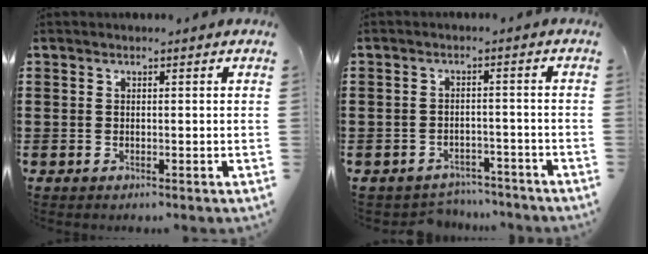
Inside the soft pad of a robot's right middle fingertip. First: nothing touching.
{"total": 3.0, "force": [-3.0, 0.6, -0.3], "torque": [-0.005, 0.000, -0.065]}